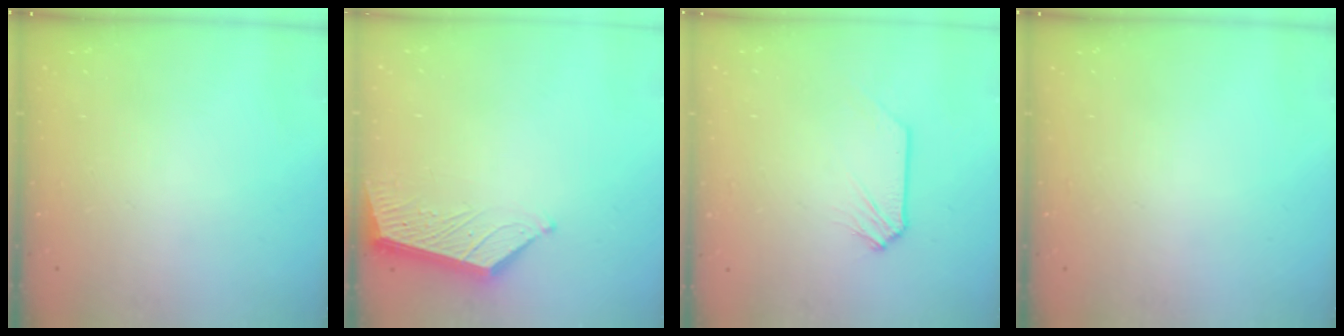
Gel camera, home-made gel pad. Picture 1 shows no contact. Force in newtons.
{"total": 5.6, "press": 5.6, "slide": 0.5}
{"total": 0.0}
{"total": 0.0}